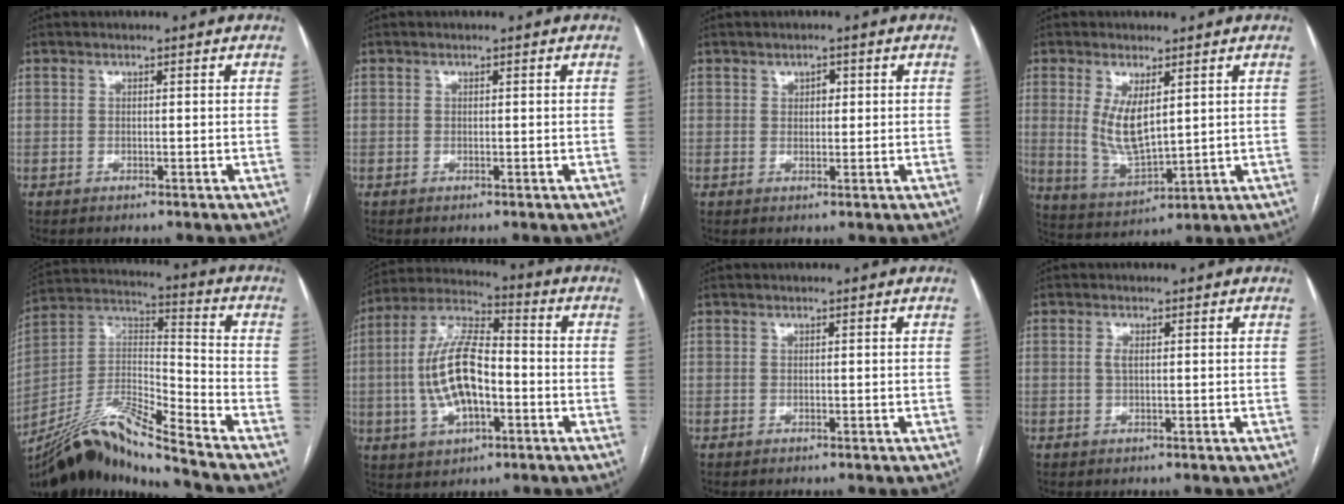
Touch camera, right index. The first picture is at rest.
{"total": 0.0}
{"total": 1.7, "force": [0.6, 1.1, 1.2], "torque": [-0.016, 0.001, 0.007]}
{"total": 8.1, "force": [2.1, 2.9, 7.2], "torque": [-0.152, -0.011, 0.051]}
{"total": 16.5, "force": [-14.7, -1.0, 7.5], "torque": [-0.148, 0.024, -0.268]}
{"total": 14.1, "force": [-2.1, 5.9, 12.6], "torque": [-0.265, 0.015, -0.037]}
{"total": 0.0}
{"total": 1.2, "force": [0.2, 0.4, 1.2], "torque": [-0.027, 0.001, 0.004]}